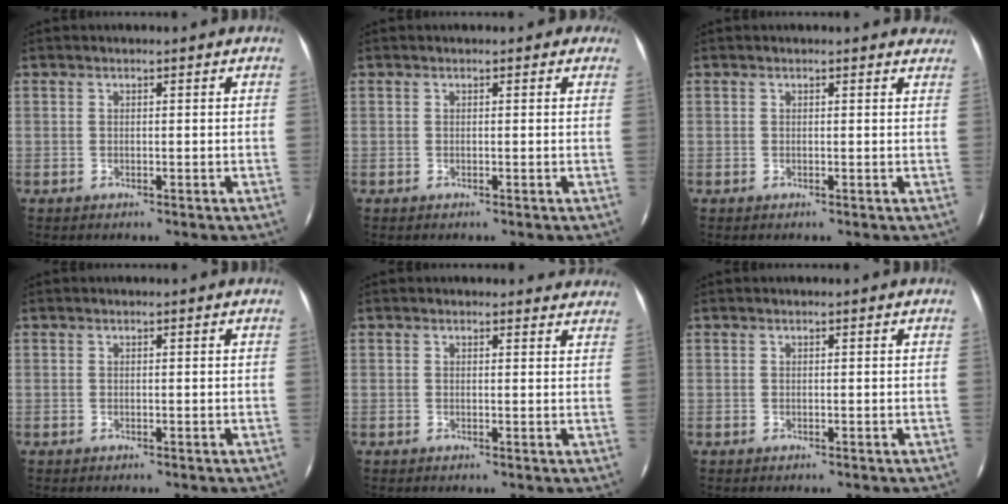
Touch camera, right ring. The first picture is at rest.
{"total": 1.7, "force": [1.1, 1.1, 0.6], "torque": [0.001, 0.003, 0.002]}
{"total": 6.3, "force": [5.8, 1.8, 1.6], "torque": [-0.003, 0.010, 0.052]}
{"total": 0.0}
{"total": 7.5, "force": [6.9, 2.6, 1.4], "torque": [-0.008, 0.013, 0.060]}
{"total": 0.0}